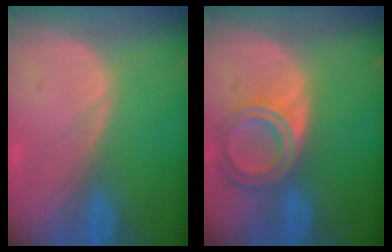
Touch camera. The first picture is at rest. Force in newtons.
{"total": 6.4, "press": 5.7, "slide": 2.8}